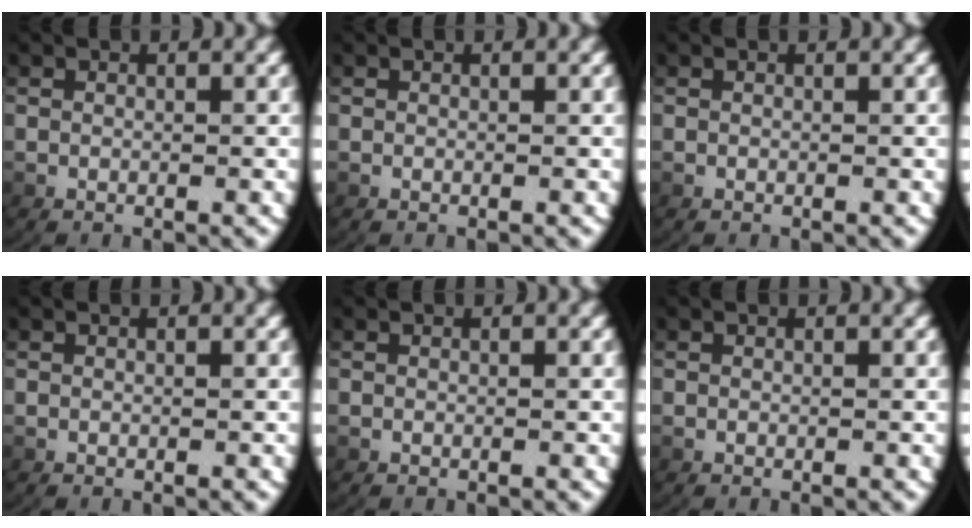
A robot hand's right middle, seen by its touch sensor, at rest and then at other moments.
{"total": 0.0}
{"total": 0.0}
{"total": 0.0}
{"total": 0.0}
{"total": 0.0}